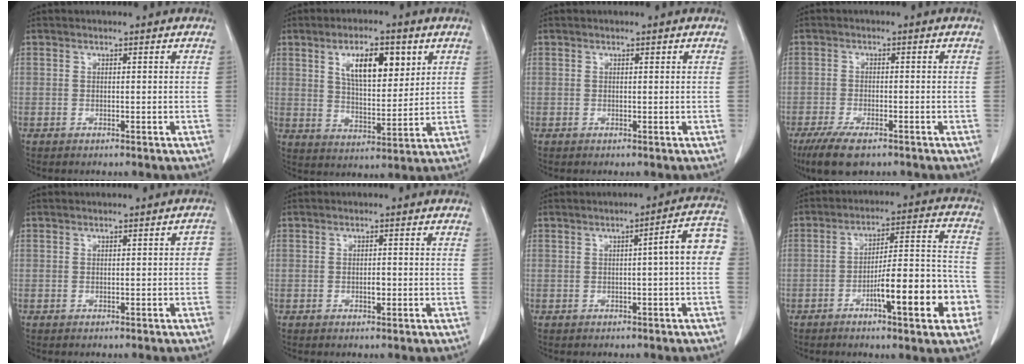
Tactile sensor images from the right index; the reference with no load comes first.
{"total": 10.2, "force": [4.3, 3.9, 8.3], "torque": [-0.138, 0.007, 0.078]}
{"total": 0.0}
{"total": 6.7, "force": [-4.6, 2.3, 4.2], "torque": [-0.078, -0.011, -0.078]}
{"total": 1.1, "force": [-0.3, 0.6, 0.9], "torque": [0.001, 0.006, -0.005]}
{"total": 1.2, "force": [-0.3, 0.5, 1.1], "torque": [-0.022, 0.001, -0.005]}
{"total": 6.1, "force": [0.1, 0.1, 6.1], "torque": [-0.072, 0.019, -0.005]}
{"total": 14.2, "force": [-5.5, 2.3, 12.9], "torque": [-0.187, 0.020, -0.080]}